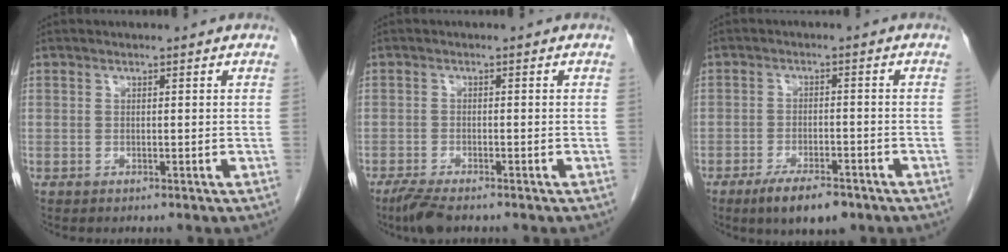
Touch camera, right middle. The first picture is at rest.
{"total": 3.7, "force": [-2.9, 0.7, 2.2], "torque": [-0.047, -0.010, -0.052]}
{"total": 6.8, "force": [-4.8, 2.1, 4.4], "torque": [-0.075, -0.007, -0.073]}